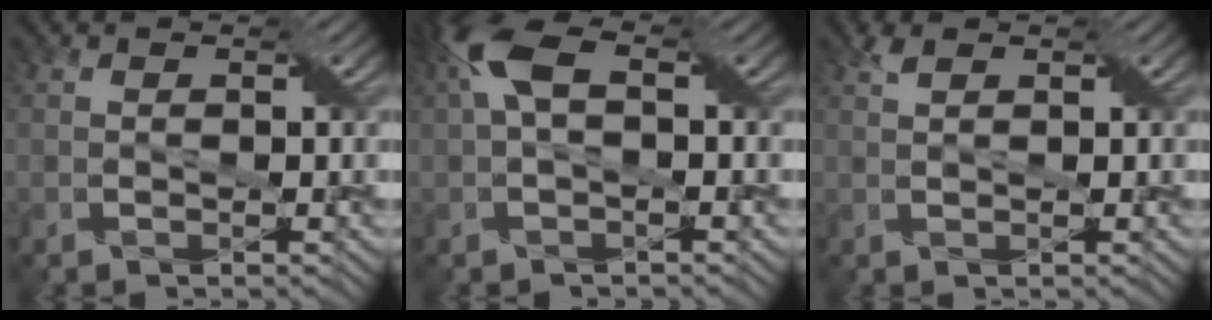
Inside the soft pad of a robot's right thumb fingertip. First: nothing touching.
{"total": 6.3, "force": [1.3, 2.8, 5.5], "torque": [-0.126, 0.020, 0.015]}
{"total": 1.3, "force": [0.9, 0.3, 0.9], "torque": [-0.023, 0.006, 0.017]}